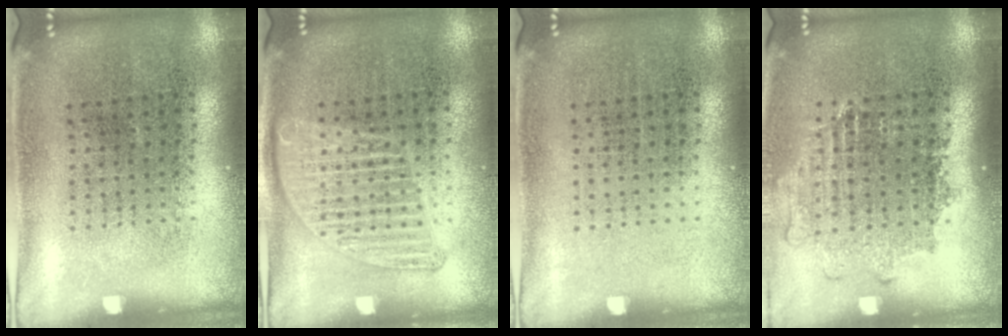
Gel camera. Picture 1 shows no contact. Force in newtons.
{"total": 1.3, "press": 1.3, "slide": 0.3}
{"total": 0.0}
{"total": 1.1, "press": 1.0, "slide": 0.5}